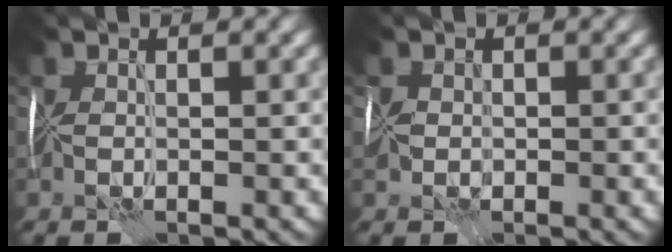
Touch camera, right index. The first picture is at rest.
{"total": 2.3, "force": [-0.1, 1.9, 1.3], "torque": [-0.032, 0.000, -0.003]}